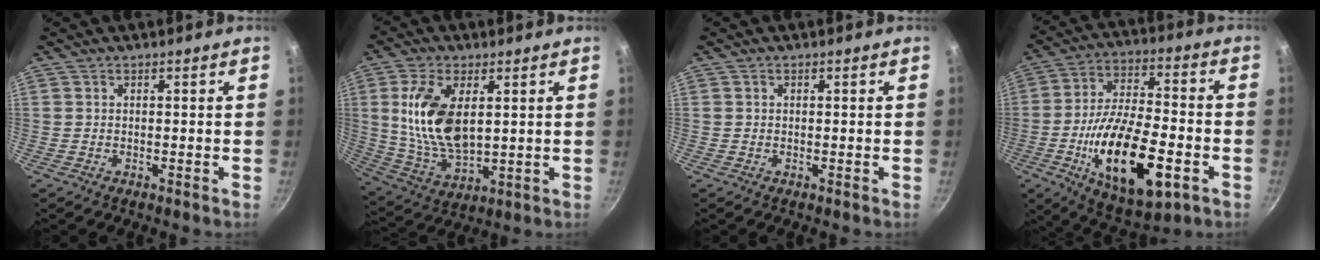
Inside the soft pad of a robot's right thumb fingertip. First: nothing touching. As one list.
[{"total": 14.7, "force": [3.1, 7.8, 12.1], "torque": [-0.225, -0.017, 0.069]}, {"total": 0.0}, {"total": 22.6, "force": [-7.0, 9.9, 19.0], "torque": [-0.312, 0.023, -0.110]}]